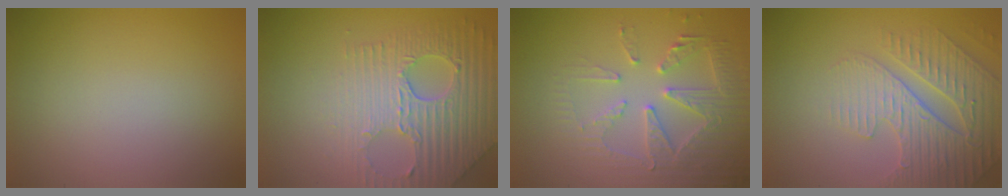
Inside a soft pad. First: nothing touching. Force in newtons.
{"total": 7.4, "press": 5.4, "slide": 5.1}
{"total": 4.5, "press": 4.5, "slide": 0.3}
{"total": 4.4, "press": 4.3, "slide": 0.5}